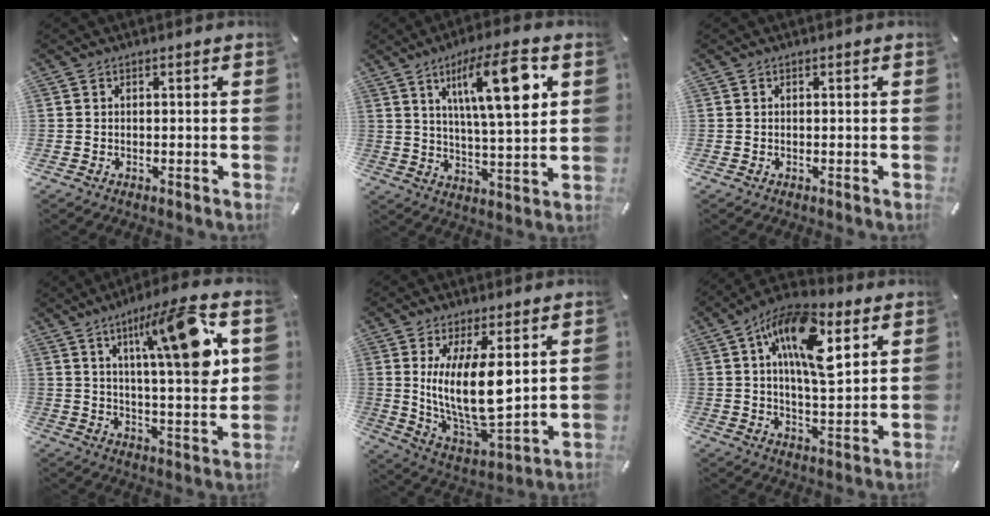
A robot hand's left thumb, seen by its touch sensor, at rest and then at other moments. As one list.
[{"total": 16.3, "force": [6.6, 4.4, 14.3], "torque": [-0.230, -0.009, 0.097]}, {"total": 0.0}, {"total": 18.2, "force": [7.4, 4.1, 16.1], "torque": [-0.240, -0.024, 0.103]}, {"total": 15.9, "force": [4.1, 6.7, 13.8], "torque": [-0.267, -0.032, 0.067]}, {"total": 16.7, "force": [7.1, 7.5, 13.1], "torque": [-0.224, -0.011, 0.117]}]